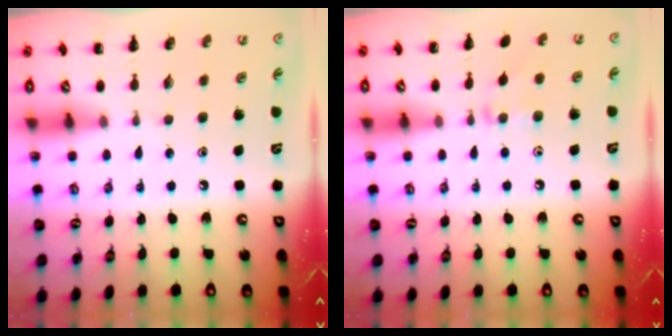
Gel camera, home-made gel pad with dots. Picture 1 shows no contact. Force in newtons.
{"total": 7.3, "press": 7.0, "slide": 1.8}